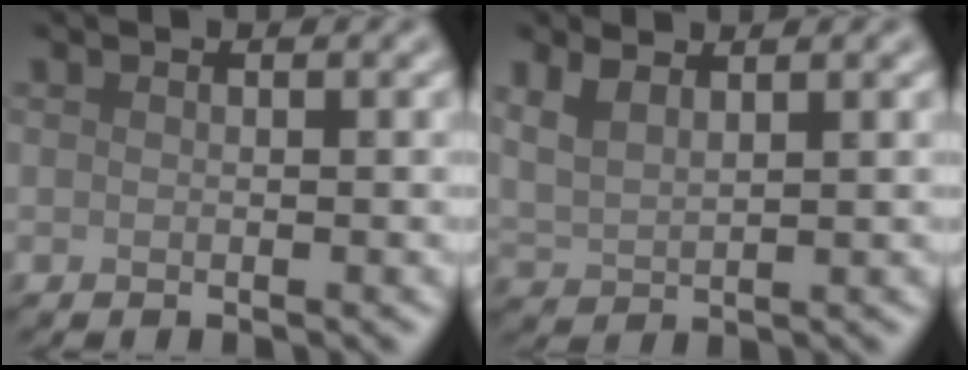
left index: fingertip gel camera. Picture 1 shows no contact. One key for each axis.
{"total": 2.5, "fx": 1.8, "fy": 0.7, "fz": 1.6, "tx": -0.038, "ty": 0.003, "tz": 0.040}